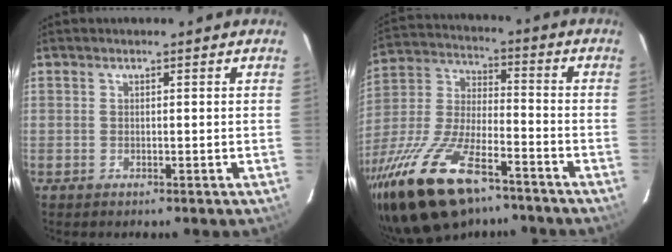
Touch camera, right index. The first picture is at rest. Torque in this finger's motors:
{"motor_torque": [2.14, 0.00, 0.74, 0.21]}